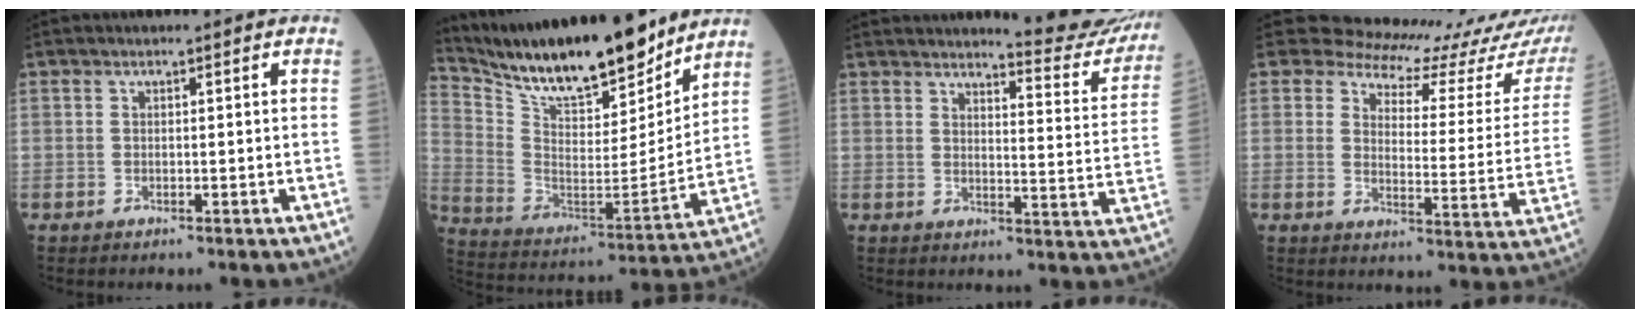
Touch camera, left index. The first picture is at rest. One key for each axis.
{"total": 21.3, "fx": 18.6, "fy": 3.9, "fz": 9.6, "tx": -0.182, "ty": -0.012, "tz": 0.316}
{"total": 14.0, "fx": 13.4, "fy": 0.9, "fz": 4.1, "tx": -0.040, "ty": -0.071, "tz": 0.146}
{"total": 16.9, "fx": 16.0, "fy": 4.2, "fz": 3.8, "tx": -0.032, "ty": -0.078, "tz": 0.157}